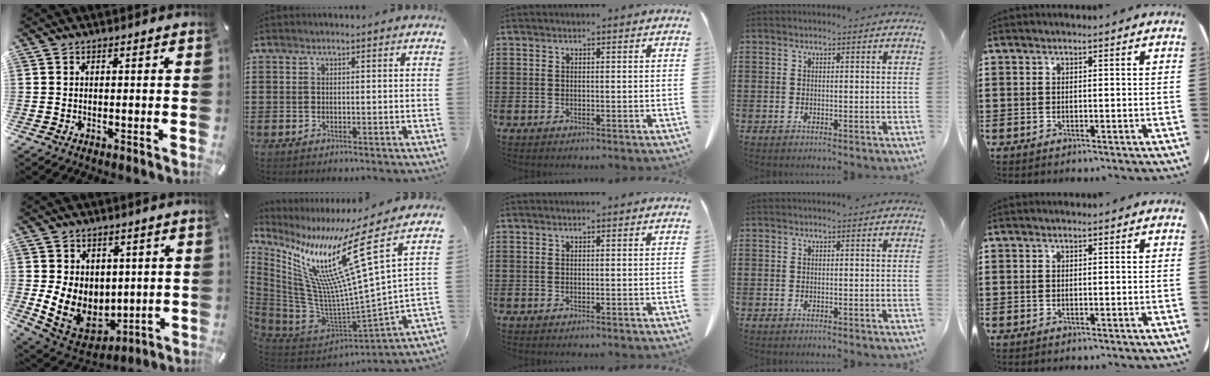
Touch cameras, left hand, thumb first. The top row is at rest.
{"thumb": {"total": 11.4, "force": [0.7, 10.0, 5.3], "torque": [-0.100, -0.019, 0.024]}, "index": {"total": 17.9, "force": [8.9, 1.1, 15.5], "torque": [-0.325, -0.062, 0.127]}}